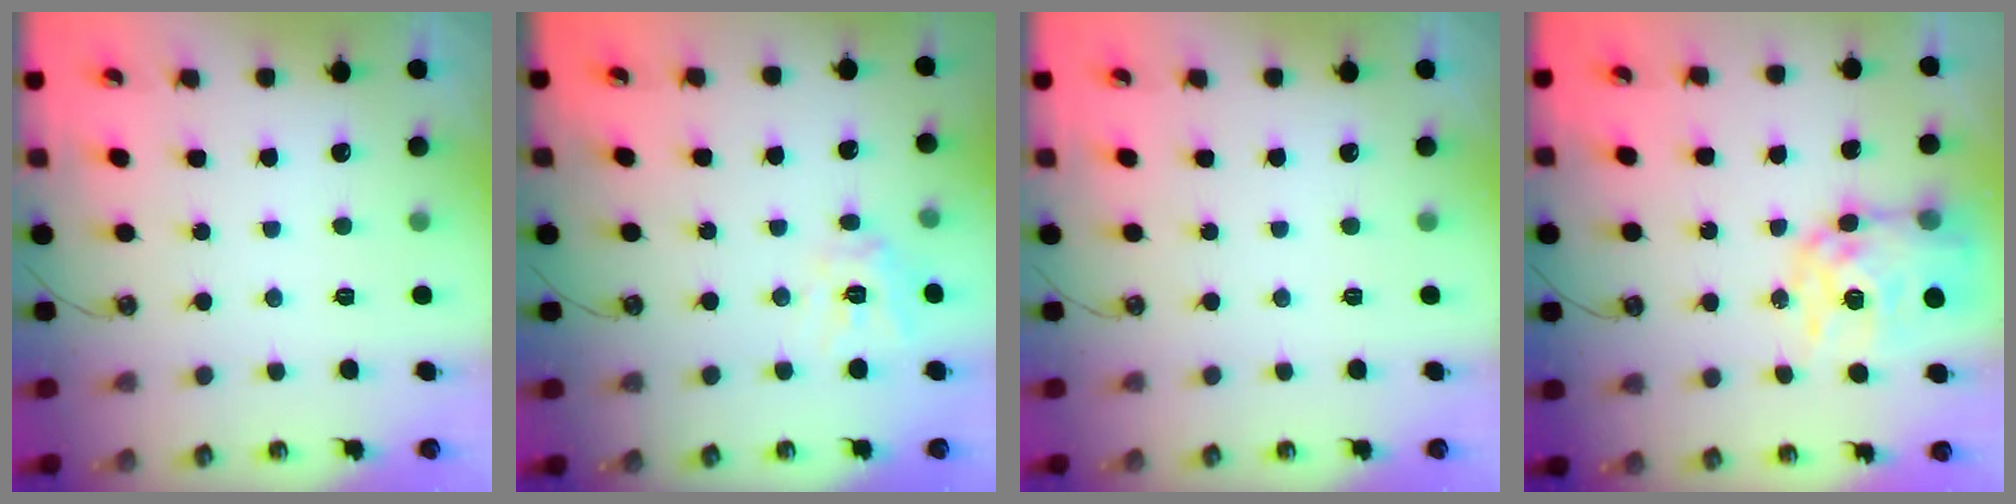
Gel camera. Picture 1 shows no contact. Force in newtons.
{"total": 11.2, "press": 11.1, "slide": 1.0}
{"total": 0.0}
{"total": 14.5, "press": 14.4, "slide": 1.5}